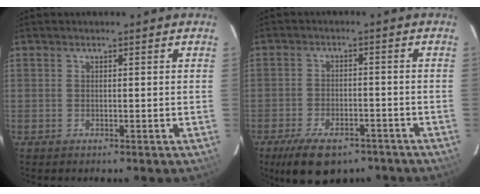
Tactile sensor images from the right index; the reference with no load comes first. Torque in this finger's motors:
{"motor_torque": [0.53, -0.41, 0.17, -0.02]}